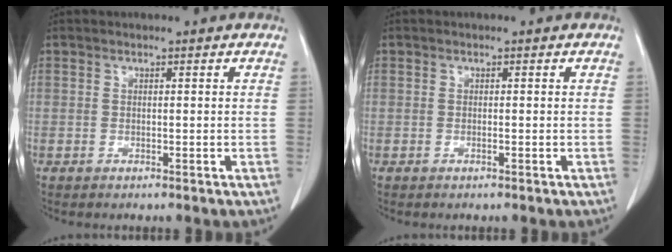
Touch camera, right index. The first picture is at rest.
{"total": 0.0}